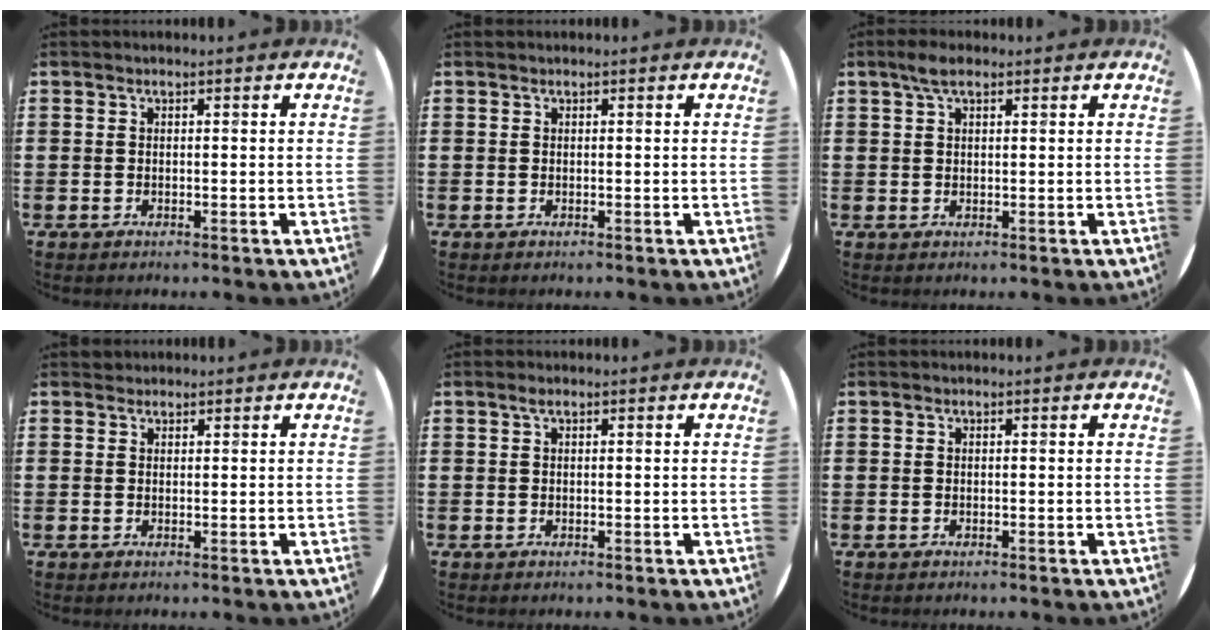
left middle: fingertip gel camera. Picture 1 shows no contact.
{"total": 0.0}
{"total": 2.7, "force": [1.7, 1.2, 1.7], "torque": [-0.029, 0.004, 0.028]}
{"total": 0.8, "force": [0.7, 0.3, -0.2], "torque": [0.002, 0.004, 0.014]}
{"total": 0.7, "force": [0.4, 0.2, 0.5], "torque": [-0.011, 0.003, 0.007]}
{"total": 0.0}